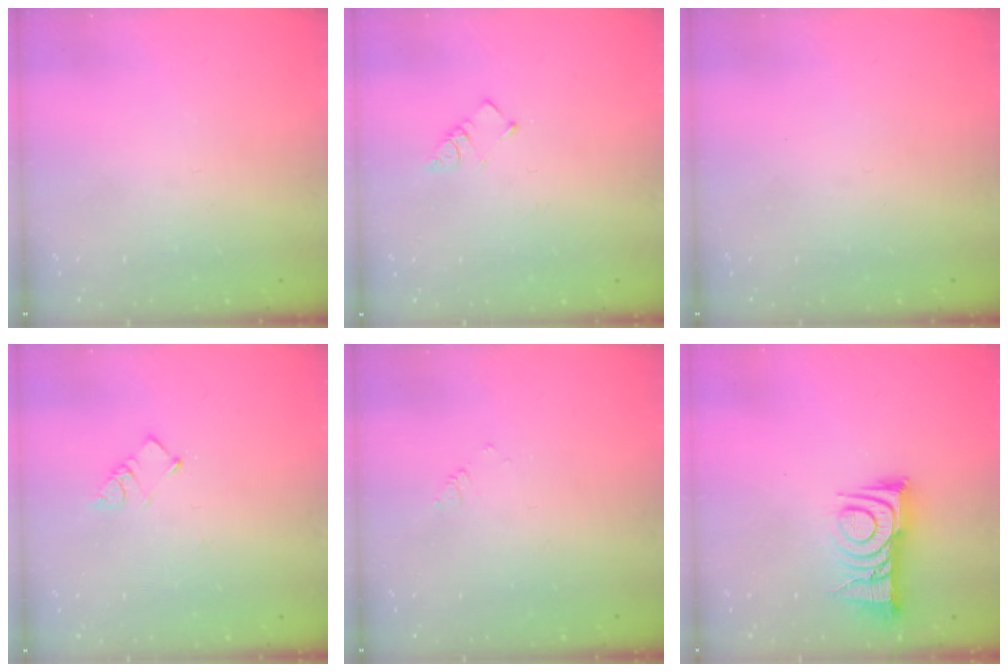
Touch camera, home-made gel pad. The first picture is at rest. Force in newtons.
{"total": 2.7, "press": 2.7, "slide": 0.4}
{"total": 0.0}
{"total": 3.1, "press": 3.1, "slide": 0.4}
{"total": 1.7, "press": 1.7, "slide": 0.3}
{"total": 9.8, "press": 9.8, "slide": 0.6}